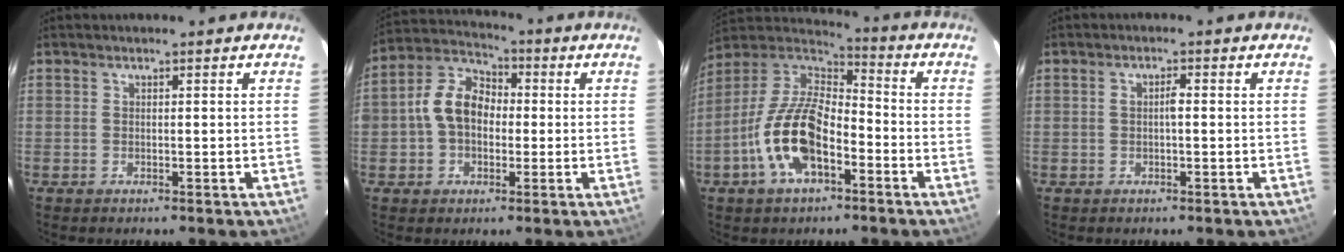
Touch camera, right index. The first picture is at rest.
{"total": 9.8, "force": [-0.5, 7.4, 6.4], "torque": [-0.135, 0.034, -0.010]}
{"total": 16.1, "force": [-6.3, 7.7, 12.7], "torque": [-0.261, 0.001, -0.121]}
{"total": 1.6, "force": [-0.1, 0.5, 1.5], "torque": [-0.029, 0.006, -0.003]}